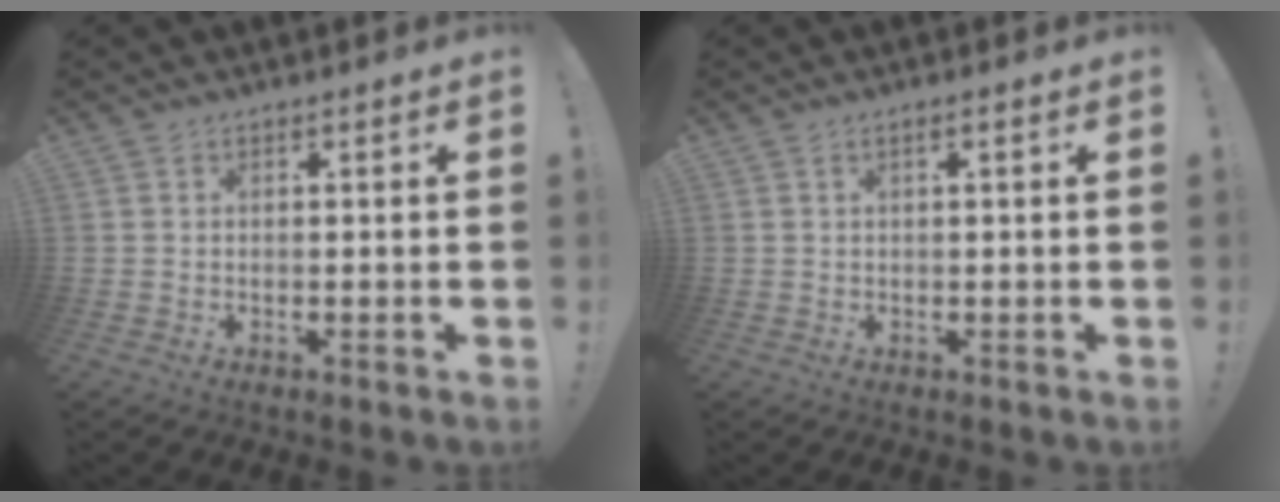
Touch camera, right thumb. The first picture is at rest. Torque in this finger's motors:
{"motor_torque": [-0.05, -0.01, 0.30, -0.11, 0.04]}